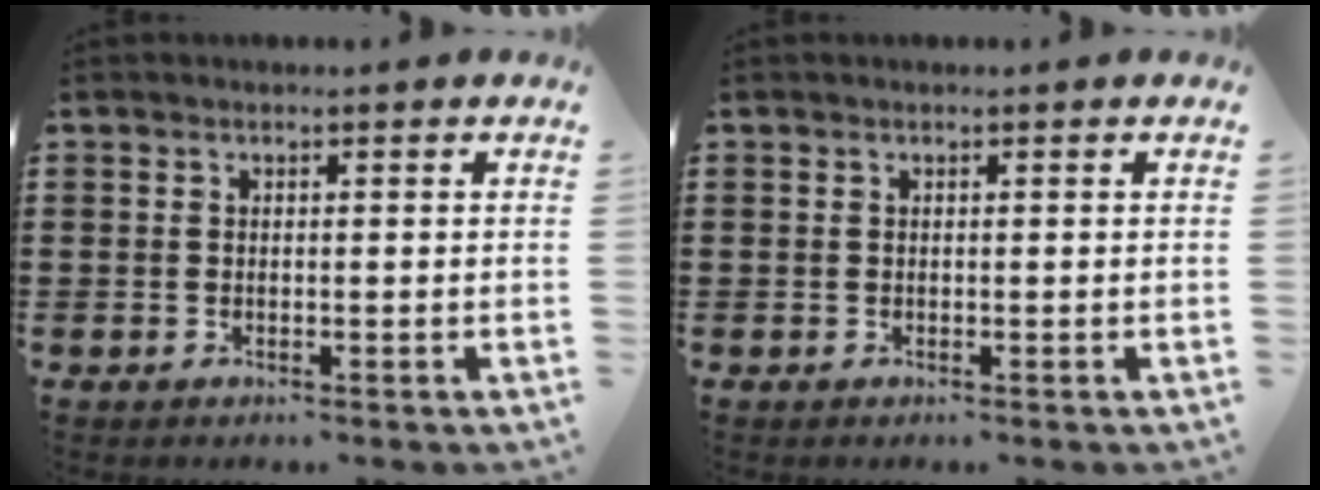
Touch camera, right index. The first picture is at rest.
{"total": 0.0}